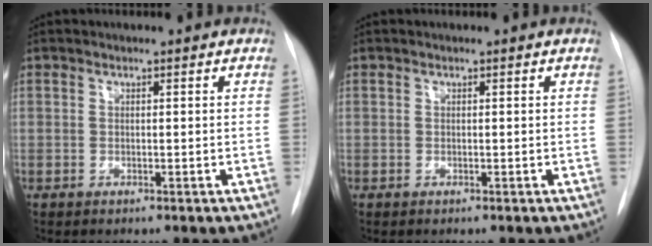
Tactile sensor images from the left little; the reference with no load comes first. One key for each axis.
{"total": 0.0}